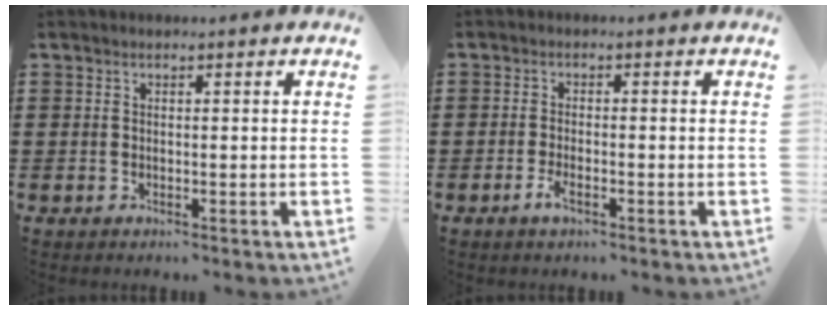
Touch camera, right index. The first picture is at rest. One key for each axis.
{"total": 2.4, "fx": -1.3, "fy": 0.5, "fz": 1.9, "tx": -0.049, "ty": -0.009, "tz": -0.027}